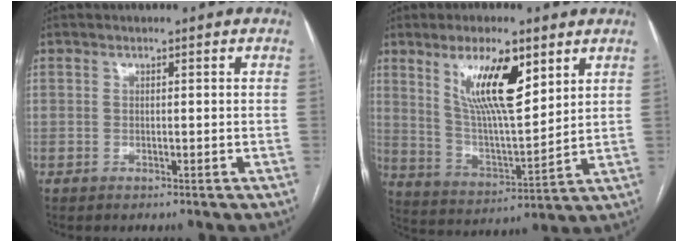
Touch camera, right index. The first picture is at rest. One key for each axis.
{"total": 12.9, "fx": 6.6, "fy": 3.0, "fz": 10.8, "tx": -0.198, "ty": -0.001, "tz": 0.126}